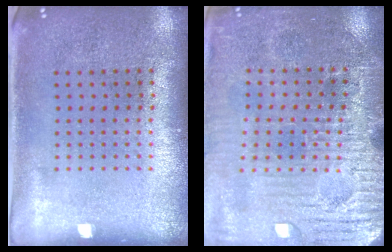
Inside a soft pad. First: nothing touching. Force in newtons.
{"total": 3.7, "press": 3.7, "slide": 0.1}